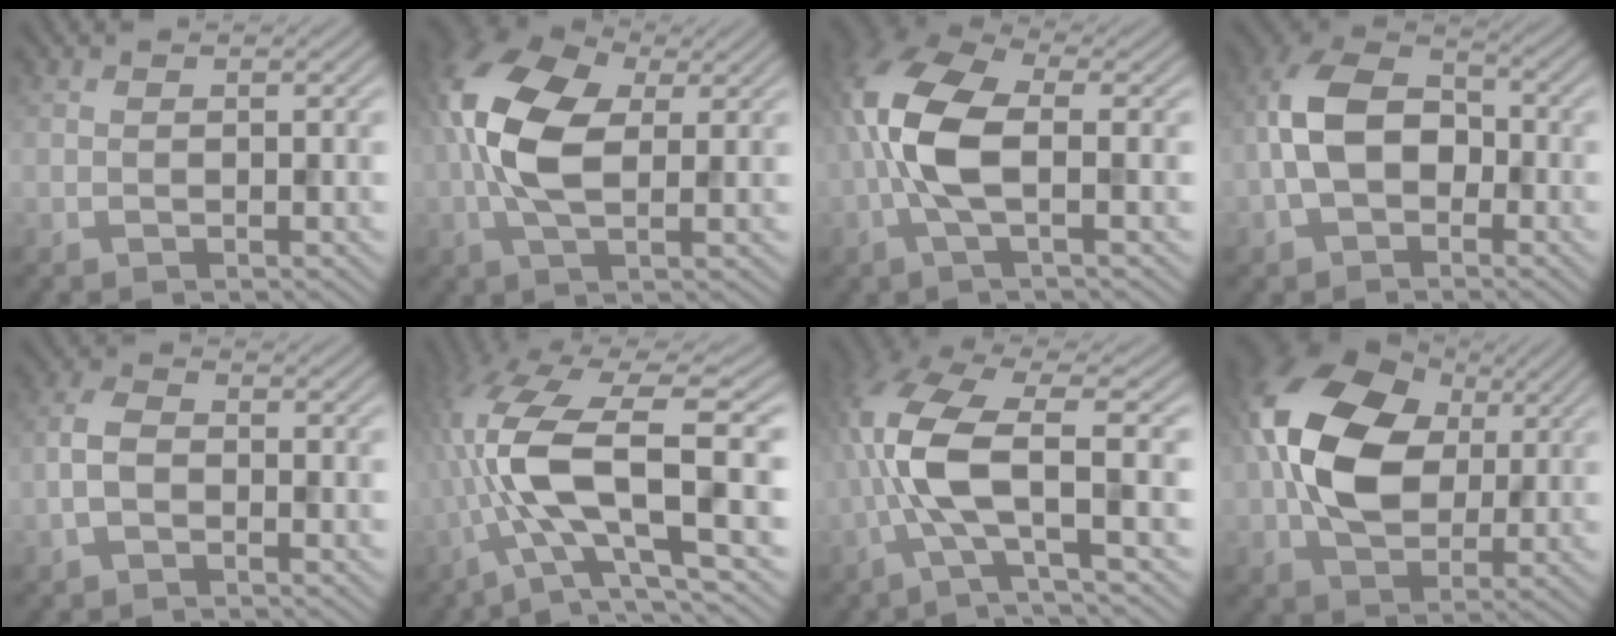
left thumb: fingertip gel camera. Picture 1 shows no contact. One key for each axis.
{"total": 11.7, "fx": 1.0, "fy": 6.2, "fz": 9.8, "tx": -0.238, "ty": 0.018, "tz": 0.007}
{"total": 9.0, "fx": -0.8, "fy": 3.7, "fz": 8.1, "tx": -0.187, "ty": 0.017, "tz": -0.027}
{"total": 8.8, "fx": -1.7, "fy": 5.9, "fz": 6.4, "tx": -0.146, "ty": 0.010, "tz": -0.043}
{"total": 3.0, "fx": -1.1, "fy": 1.8, "fz": 2.2, "tx": -0.051, "ty": 0.008, "tz": -0.031}
{"total": 14.6, "fx": -2.0, "fy": 4.8, "fz": 13.6, "tx": -0.301, "ty": 0.005, "tz": -0.037}
{"total": 9.8, "fx": -1.2, "fy": 2.7, "fz": 9.3, "tx": -0.212, "ty": 0.014, "tz": -0.033}
{"total": 15.2, "fx": 2.8, "fy": 10.2, "fz": 10.9, "tx": -0.247, "ty": 0.017, "tz": 0.046}